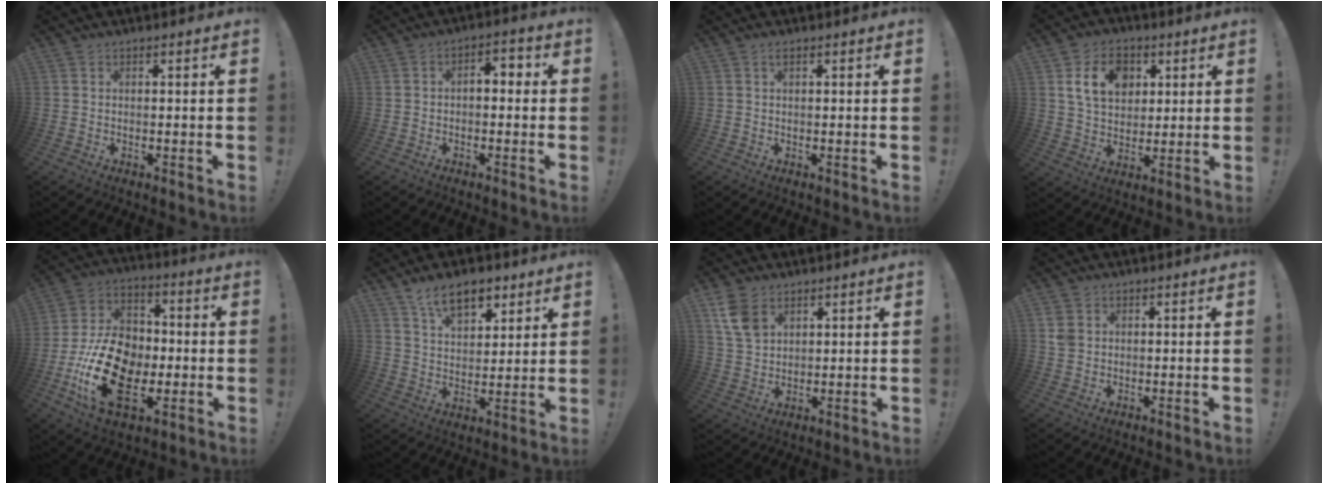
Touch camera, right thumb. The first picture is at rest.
{"total": 3.9, "force": [-0.9, 2.5, 2.9], "torque": [-0.029, 0.002, -0.022]}
{"total": 1.0, "force": [0.5, 0.1, 0.8], "torque": [-0.015, 0.000, 0.007]}
{"total": 12.9, "force": [4.7, 9.6, 7.2], "torque": [-0.105, -0.004, 0.089]}
{"total": 22.5, "force": [-6.0, 14.9, 15.7], "torque": [-0.304, 0.031, -0.089]}
{"total": 11.1, "force": [7.1, 5.8, 6.2], "torque": [-0.090, -0.032, 0.132]}
{"total": 8.5, "force": [4.6, 5.7, 4.4], "torque": [-0.079, -0.014, 0.091]}
{"total": 2.9, "force": [1.1, 2.4, 1.3], "torque": [-0.021, 0.000, 0.022]}